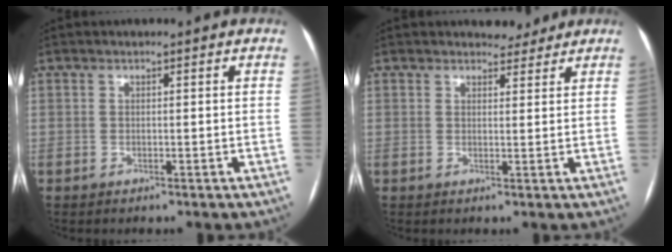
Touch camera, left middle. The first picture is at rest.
{"total": 2.7, "force": [2.5, 1.0, 0.2], "torque": [-0.003, -0.004, 0.032]}